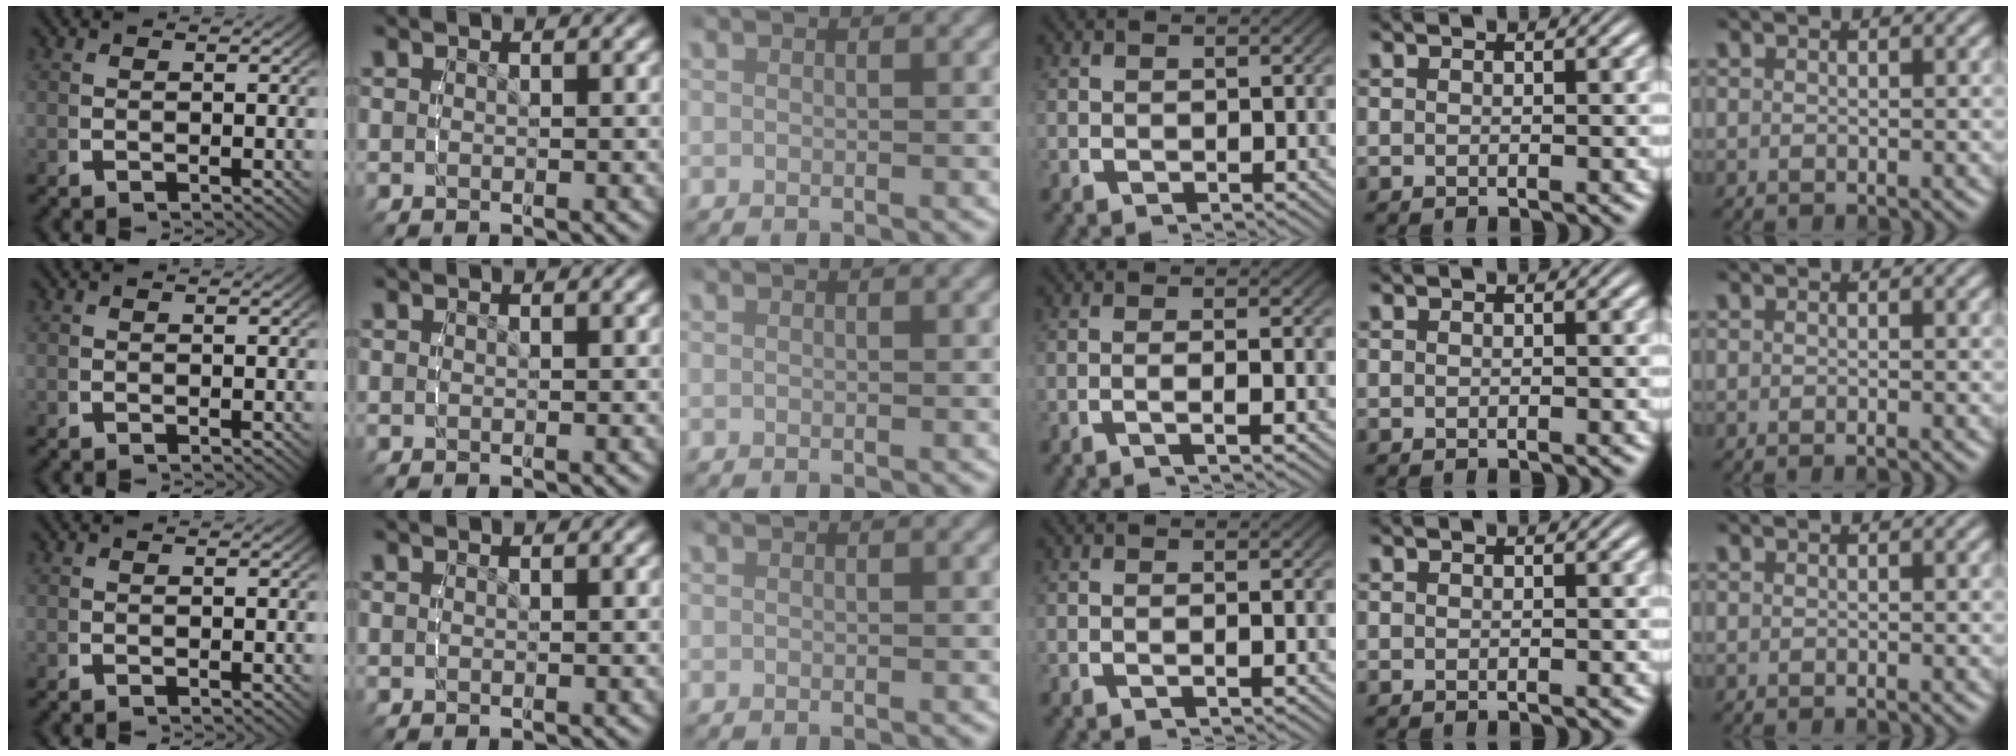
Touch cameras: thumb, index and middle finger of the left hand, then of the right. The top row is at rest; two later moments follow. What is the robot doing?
{"motion": "lift_and_place", "object": "glue stick"}